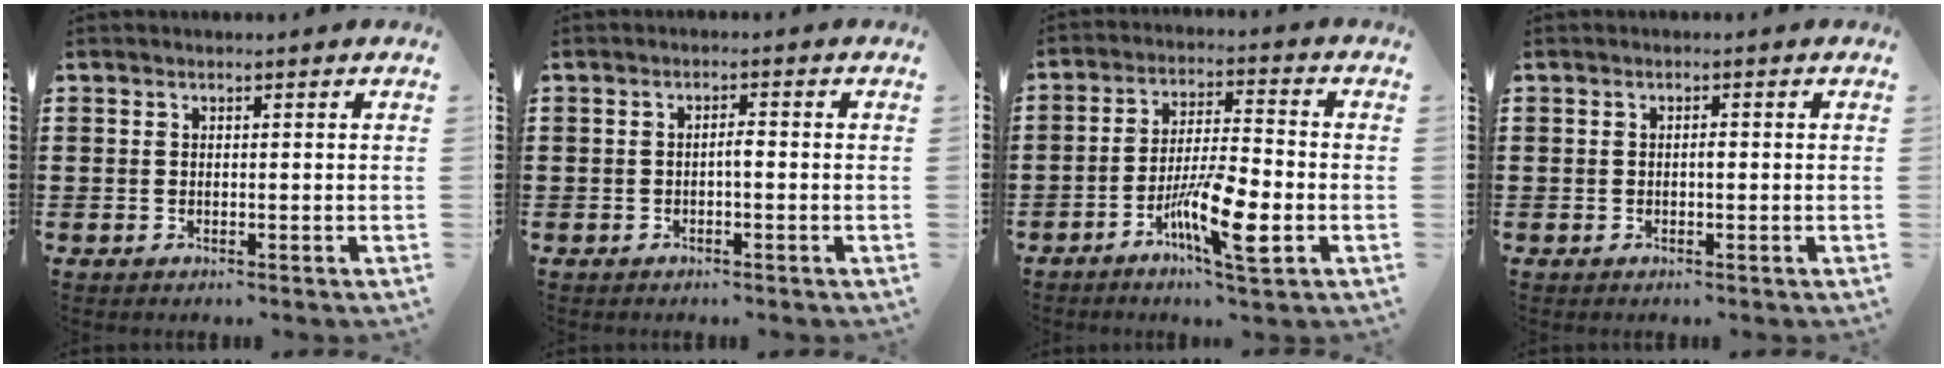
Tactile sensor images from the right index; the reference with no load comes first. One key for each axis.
{"total": 1.5, "fx": -0.4, "fy": 0.3, "fz": 1.4, "tx": -0.026, "ty": 0.001, "tz": -0.008}
{"total": 10.3, "fx": -4.1, "fy": 2.0, "fz": 9.2, "tx": -0.179, "ty": -0.006, "tz": -0.076}
{"total": 0.8, "fx": -0.2, "fy": 0.3, "fz": 0.8, "tx": -0.016, "ty": -0.003, "tz": -0.002}